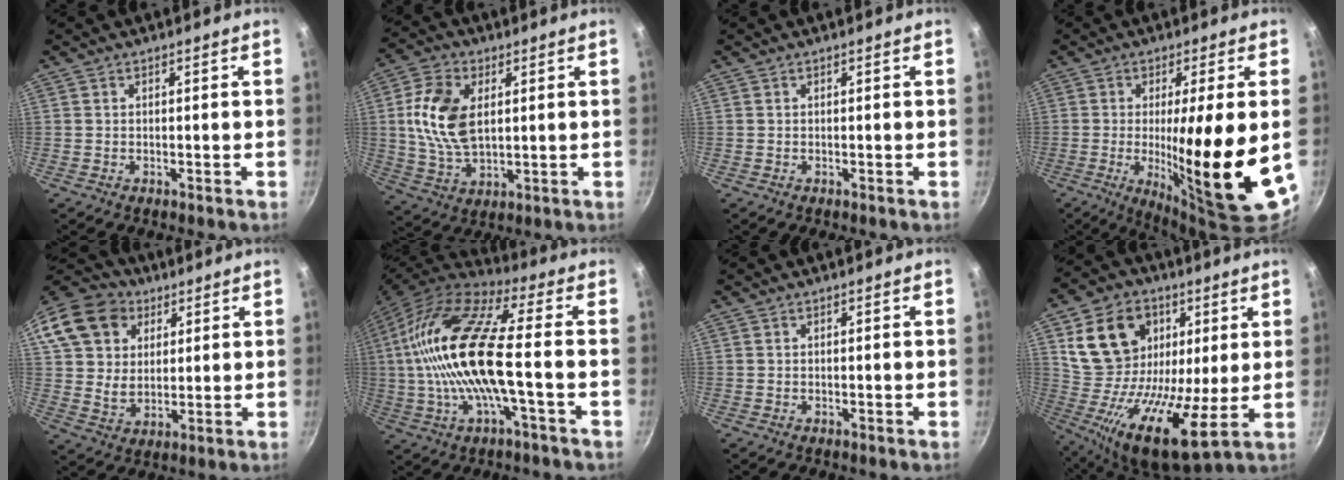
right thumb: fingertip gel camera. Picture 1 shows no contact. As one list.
[{"total": 13.1, "force": [2.3, 7.9, 10.2], "torque": [-0.188, -0.005, 0.045]}, {"total": 0.0}, {"total": 19.6, "force": [-2.1, 3.2, 19.2], "torque": [-0.291, -0.016, -0.022]}, {"total": 18.3, "force": [8.0, 13.9, 8.8], "torque": [-0.174, 0.009, 0.143]}, {"total": 21.1, "force": [-0.8, 6.2, 20.2], "torque": [-0.388, 0.032, -0.026]}, {"total": 0.0}, {"total": 21.7, "force": [7.4, 14.5, 14.4], "torque": [-0.264, -0.023, 0.120]}]